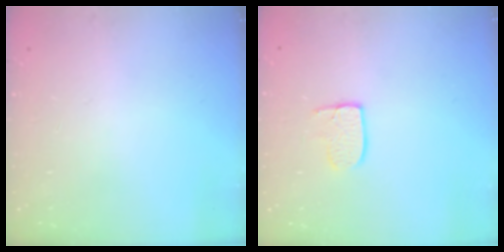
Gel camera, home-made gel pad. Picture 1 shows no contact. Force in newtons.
{"total": 5.9, "press": 5.9, "slide": 0.4}